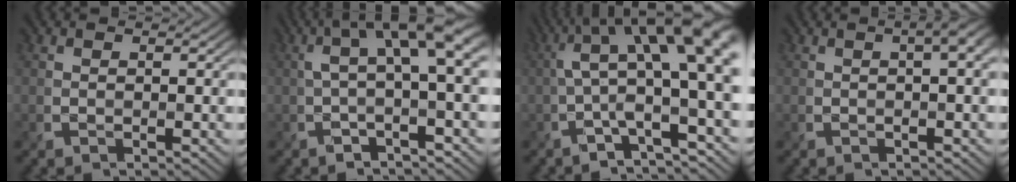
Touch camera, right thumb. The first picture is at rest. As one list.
[{"total": 7.4, "force": [1.6, 1.6, 7.0], "torque": [-0.114, 0.023, 0.023]}, {"total": 13.4, "force": [2.3, 4.2, 12.5], "torque": [-0.216, 0.019, 0.037]}, {"total": 3.3, "force": [0.4, 0.6, 3.2], "torque": [-0.047, 0.010, 0.004]}]